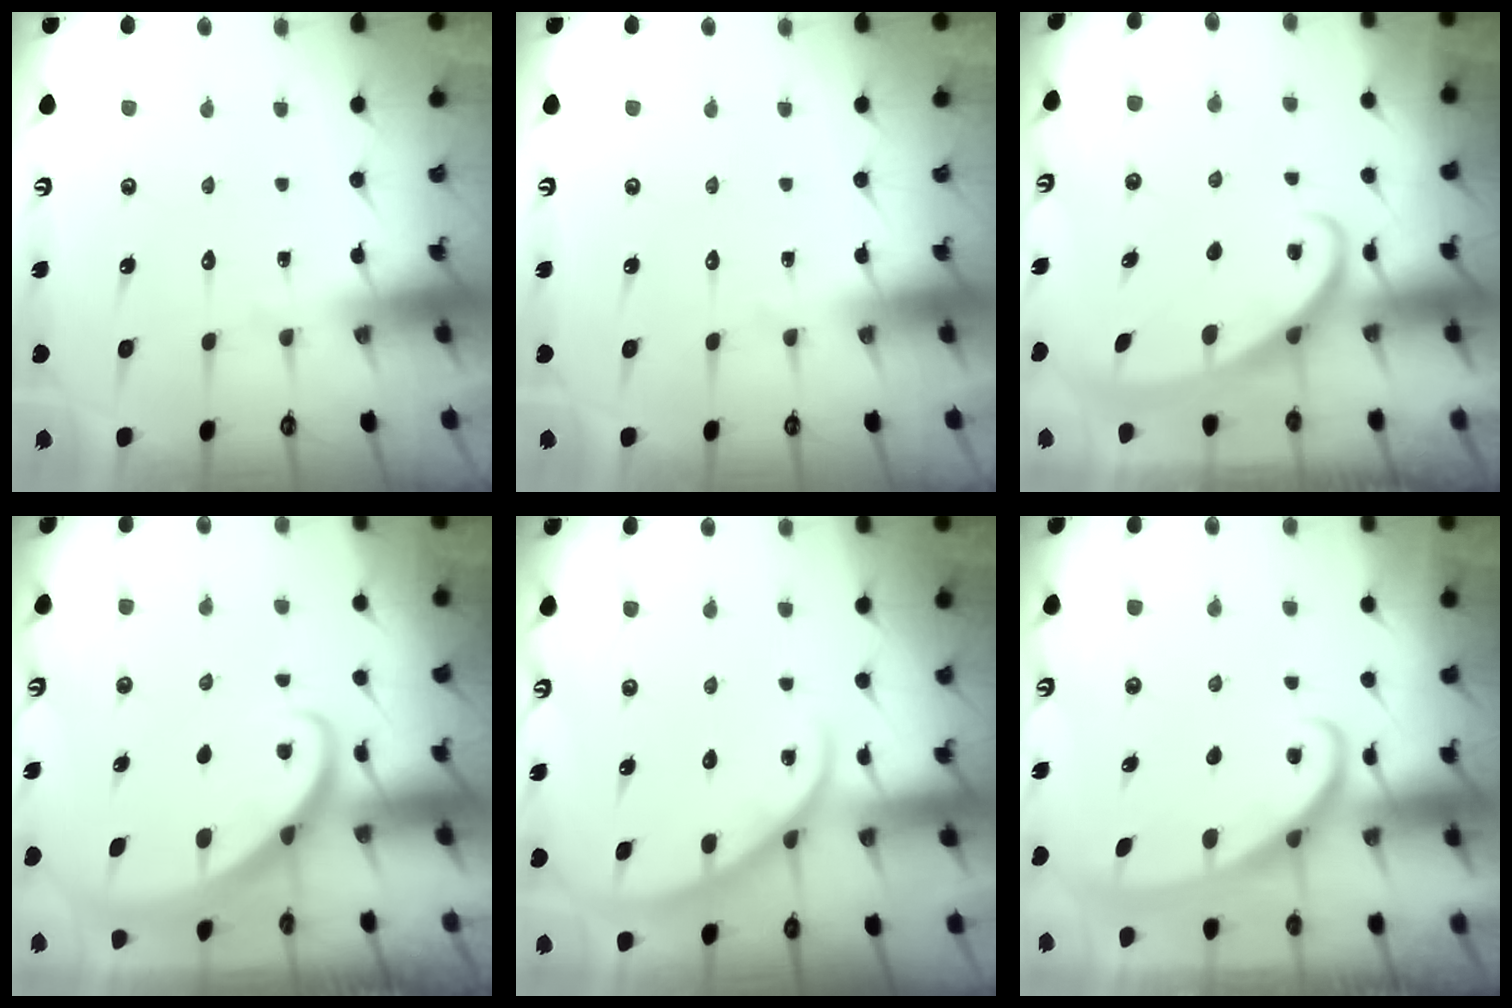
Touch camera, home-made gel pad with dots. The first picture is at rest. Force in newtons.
{"total": 0.0}
{"total": 2.6, "press": 2.6, "slide": 0.4}
{"total": 2.7, "press": 2.7, "slide": 0.2}
{"total": 2.7, "press": 2.6, "slide": 0.3}
{"total": 2.8, "press": 2.8, "slide": 0.4}